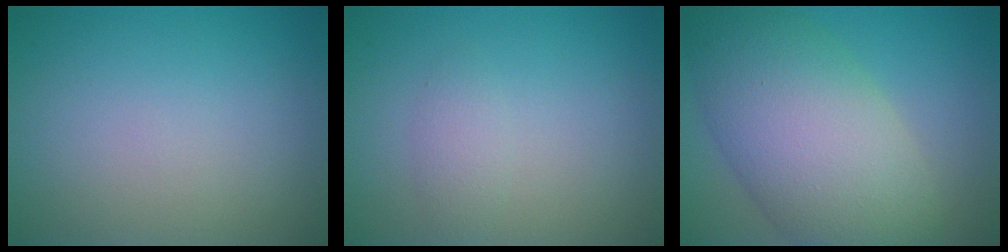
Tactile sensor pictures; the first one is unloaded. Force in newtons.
{"total": 1.3, "press": 1.3, "slide": 0.1}
{"total": 10.9, "press": 10.9, "slide": 0.2}